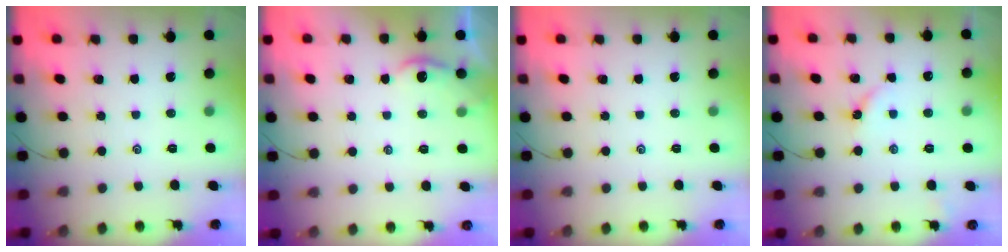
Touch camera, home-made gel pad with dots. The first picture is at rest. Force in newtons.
{"total": 2.0, "press": 2.0, "slide": 0.1}
{"total": 0.0}
{"total": 3.7, "press": 3.7, "slide": 0.5}